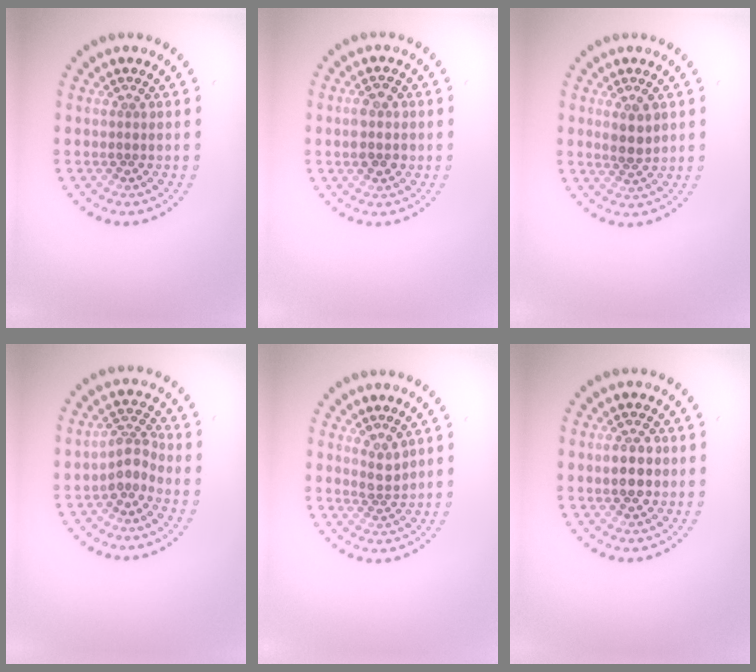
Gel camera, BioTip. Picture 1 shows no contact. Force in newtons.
{"total": 2.7, "press": 2.7, "slide": 0.2}
{"total": 2.4, "press": 2.3, "slide": 0.8}
{"total": 2.4, "press": 1.7, "slide": 1.7}
{"total": 1.7, "press": 1.4, "slide": 1.0}
{"total": 2.6, "press": 2.6, "slide": 0.2}